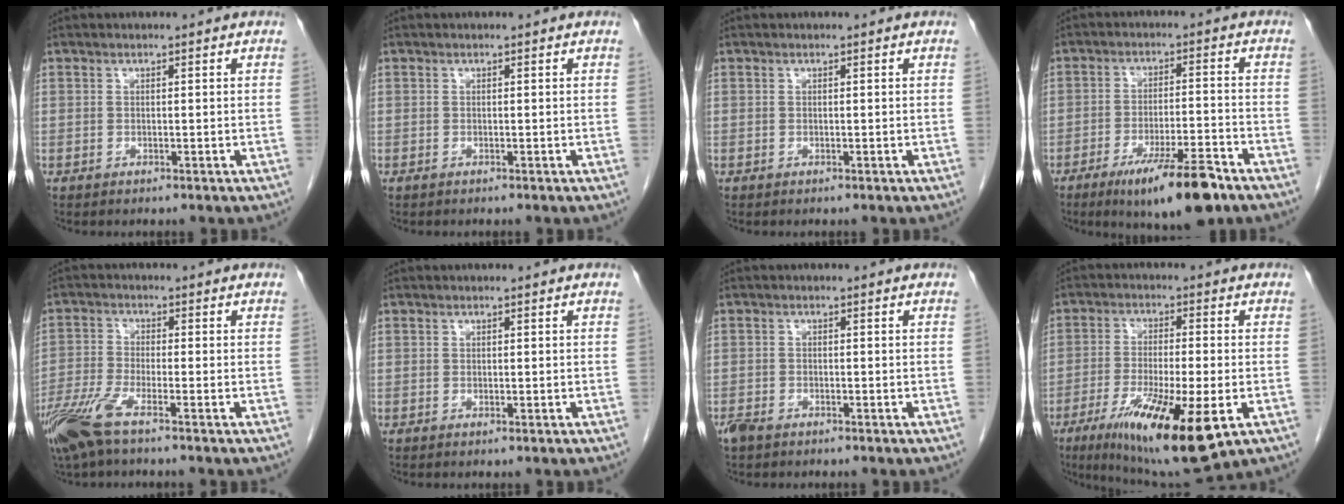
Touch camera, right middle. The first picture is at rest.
{"total": 0.0}
{"total": 0.0}
{"total": 11.4, "force": [-7.5, 1.7, 8.4], "torque": [-0.135, -0.017, -0.116]}
{"total": 7.2, "force": [-4.9, 0.9, 5.3], "torque": [-0.122, -0.017, -0.101]}
{"total": 0.0}
{"total": 2.2, "force": [-1.6, 1.0, 1.1], "torque": [-0.025, -0.002, -0.027]}
{"total": 15.7, "force": [-6.9, 2.4, 13.9], "torque": [-0.226, -0.035, -0.104]}